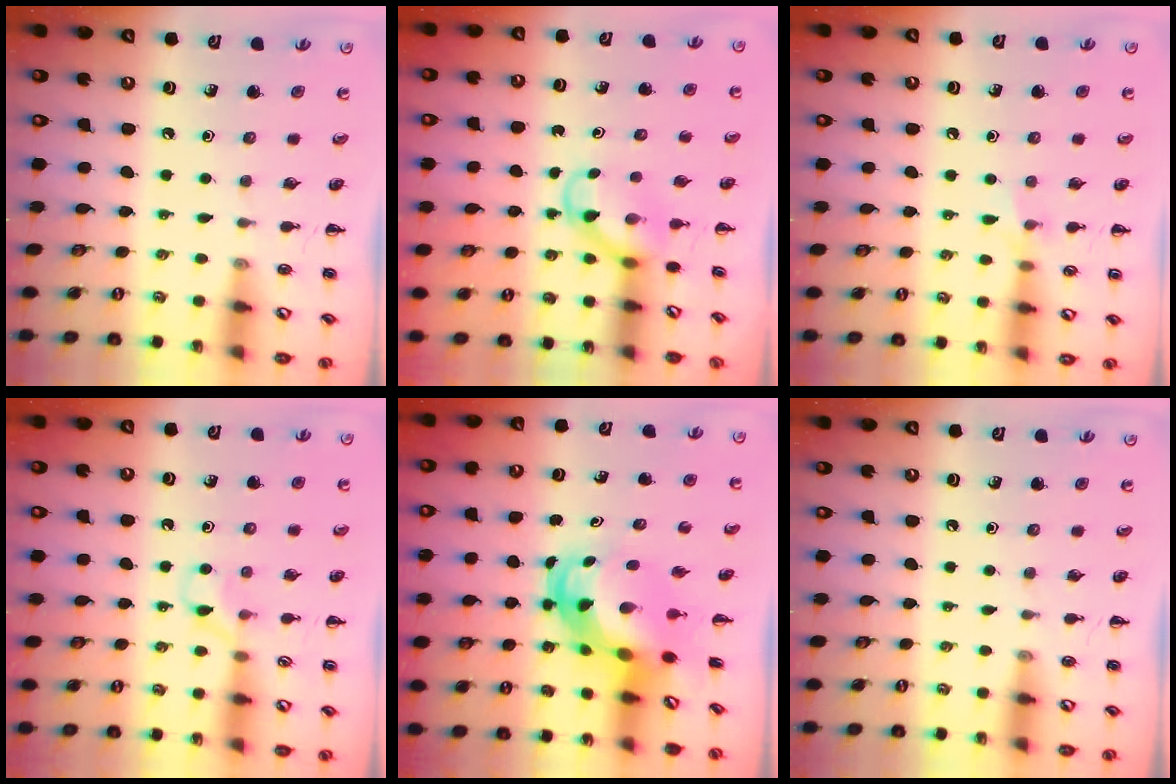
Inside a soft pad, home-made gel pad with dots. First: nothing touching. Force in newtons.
{"total": 3.8, "press": 3.6, "slide": 1.2}
{"total": 5.2, "press": 4.9, "slide": 1.6}
{"total": 4.9, "press": 4.6, "slide": 1.7}
{"total": 5.4, "press": 5.2, "slide": 1.7}
{"total": 0.0}